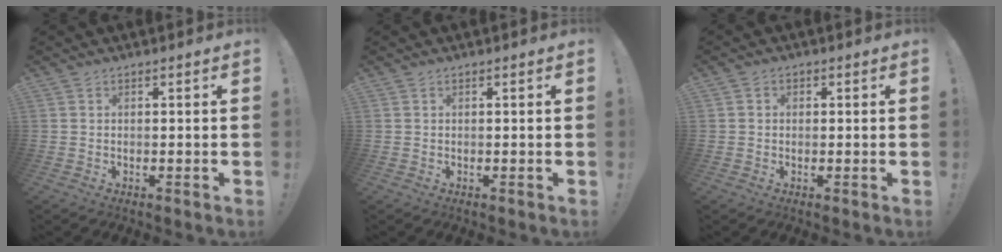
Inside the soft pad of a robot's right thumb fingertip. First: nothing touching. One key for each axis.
{"total": 0.0}
{"total": 1.5, "fx": -0.3, "fy": 1.3, "fz": 0.7, "tx": -0.011, "ty": 0.006, "tz": -0.006}